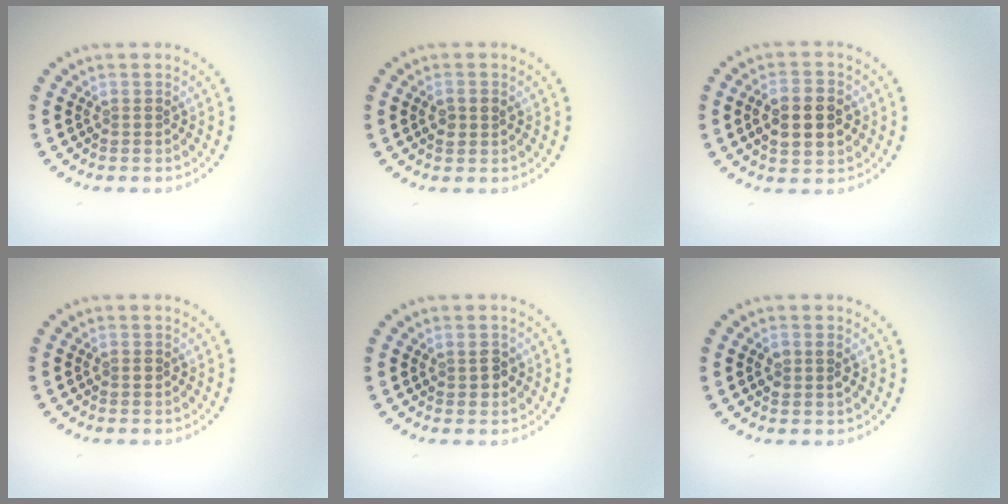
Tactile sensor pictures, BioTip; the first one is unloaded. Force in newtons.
{"total": 1.5, "press": 1.4, "slide": 0.3}
{"total": 5.2, "press": 5.2, "slide": 0.2}
{"total": 0.7, "press": 0.6, "slide": 0.1}
{"total": 1.5, "press": 1.5, "slide": 0.3}
{"total": 1.4, "press": 1.3, "slide": 0.3}